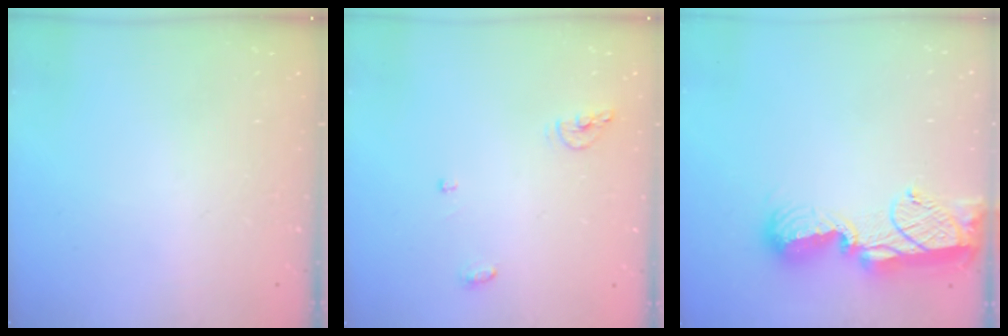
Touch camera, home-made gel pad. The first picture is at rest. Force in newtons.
{"total": 5.6, "press": 5.6, "slide": 0.2}
{"total": 11.4, "press": 11.3, "slide": 1.5}